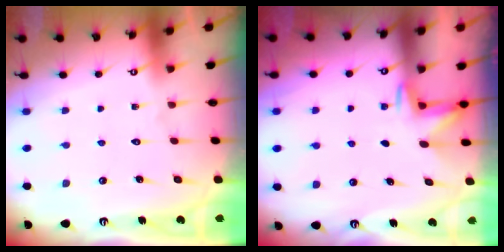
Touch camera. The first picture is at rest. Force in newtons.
{"total": 2.5, "press": 2.4, "slide": 0.7}